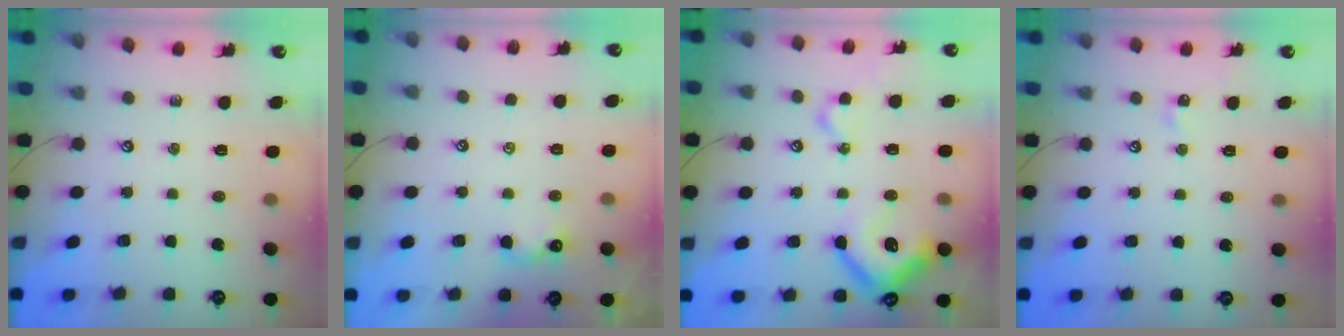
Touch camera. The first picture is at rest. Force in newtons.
{"total": 2.1, "press": 2.1, "slide": 0.4}
{"total": 14.0, "press": 13.9, "slide": 1.2}
{"total": 3.9, "press": 3.9, "slide": 0.6}